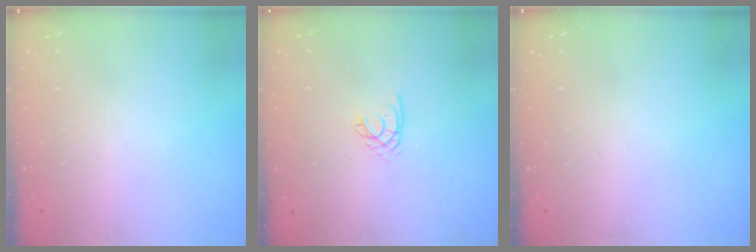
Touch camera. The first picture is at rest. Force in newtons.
{"total": 2.2, "press": 2.2, "slide": 0.2}
{"total": 0.0}